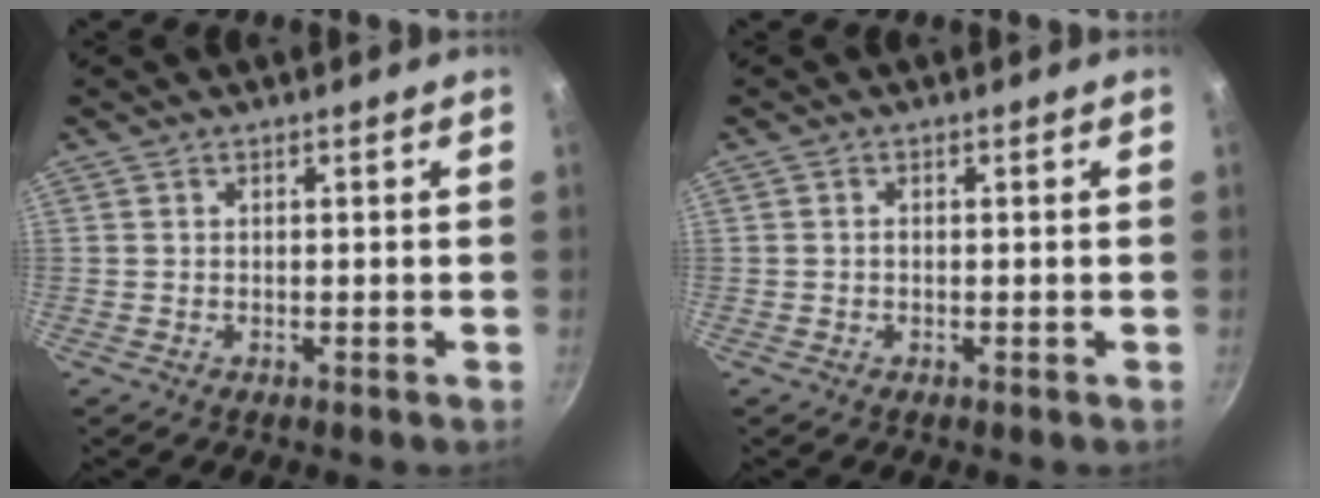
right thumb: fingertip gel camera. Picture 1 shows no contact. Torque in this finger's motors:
{"motor_torque": [0.22, 0.02, 0.61, 0.05, -0.02]}